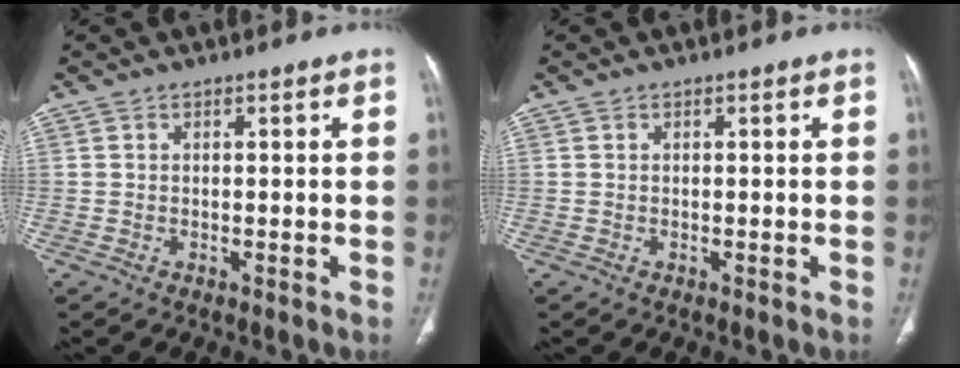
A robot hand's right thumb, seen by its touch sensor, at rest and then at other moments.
{"total": 0.0}